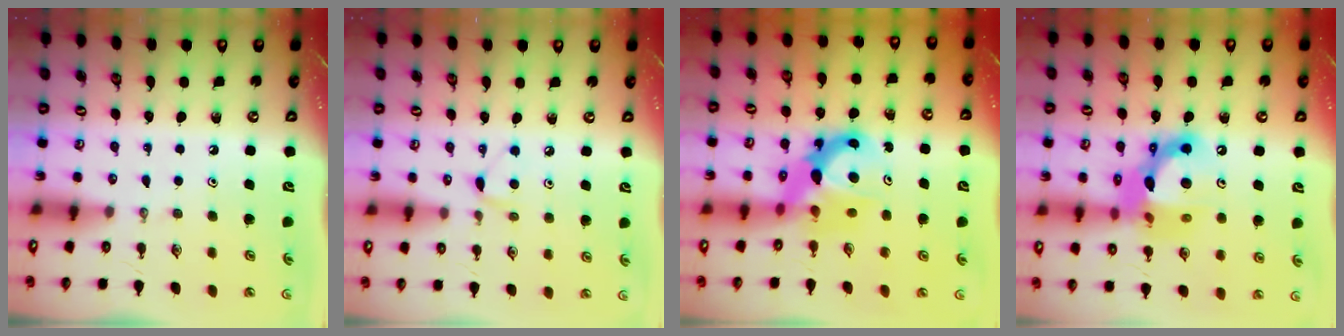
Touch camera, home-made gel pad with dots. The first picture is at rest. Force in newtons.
{"total": 6.0, "press": 6.0, "slide": 0.8}
{"total": 8.7, "press": 8.7, "slide": 0.7}
{"total": 16.1, "press": 16.0, "slide": 1.4}